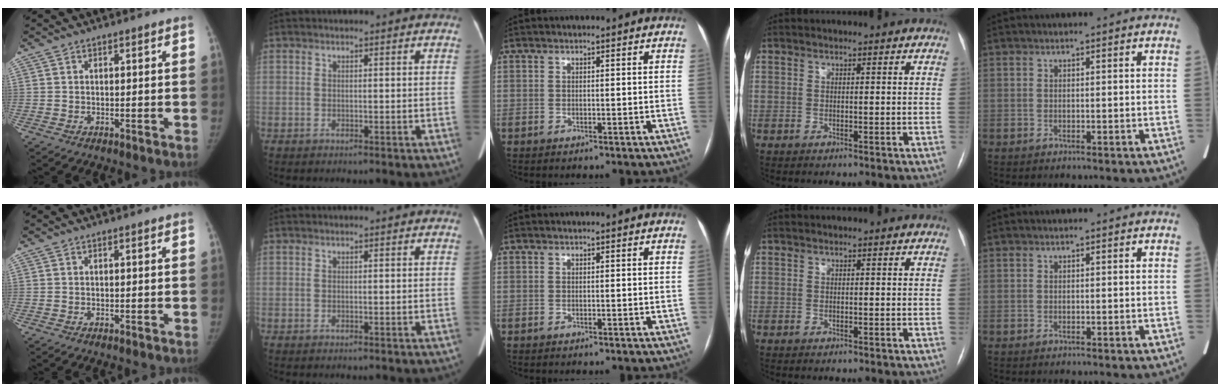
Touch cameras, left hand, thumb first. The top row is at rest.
{}